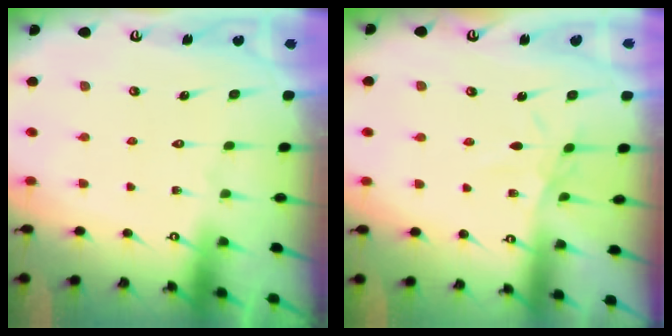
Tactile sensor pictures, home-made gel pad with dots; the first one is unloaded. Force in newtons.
{"total": 3.6, "press": 3.5, "slide": 0.5}